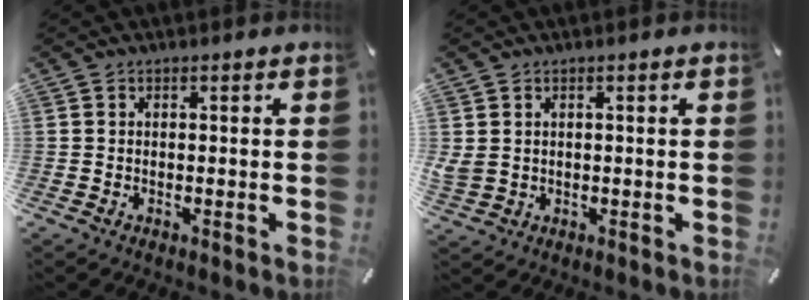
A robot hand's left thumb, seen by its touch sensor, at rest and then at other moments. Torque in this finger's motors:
{"motor_torque": [0.13, -0.14, 0.06, 0.05, 0.06]}